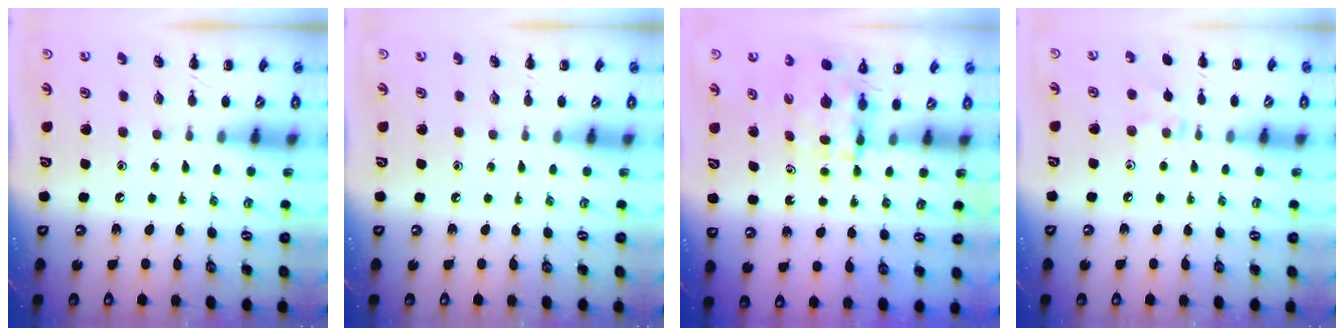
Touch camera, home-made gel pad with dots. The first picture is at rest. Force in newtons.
{"total": 0.0}
{"total": 4.0, "press": 3.9, "slide": 0.3}
{"total": 7.0, "press": 6.7, "slide": 1.9}